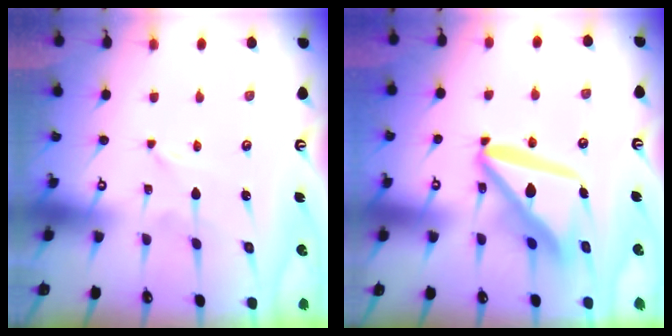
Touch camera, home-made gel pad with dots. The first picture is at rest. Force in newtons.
{"total": 15.6, "press": 15.5, "slide": 2.1}